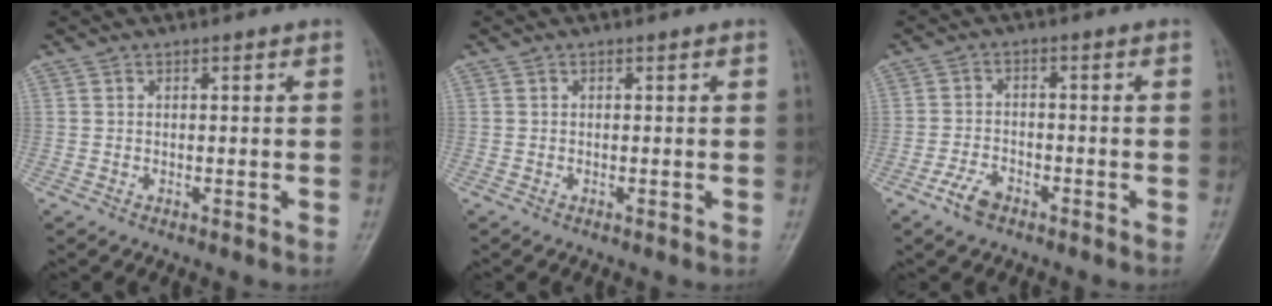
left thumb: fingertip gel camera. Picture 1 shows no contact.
{"total": 0.0}
{"total": 4.1, "force": [-2.7, 2.2, 2.2], "torque": [-0.043, 0.014, -0.051]}